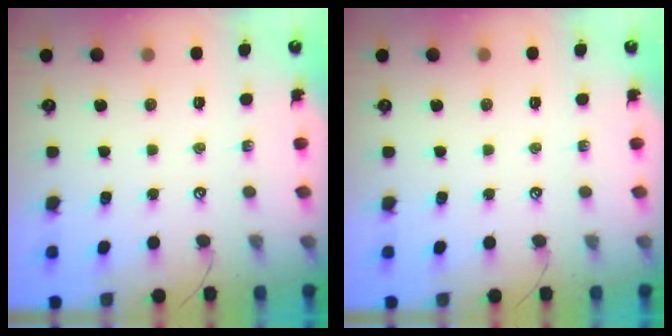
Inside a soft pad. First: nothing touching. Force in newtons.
{"total": 0.0}